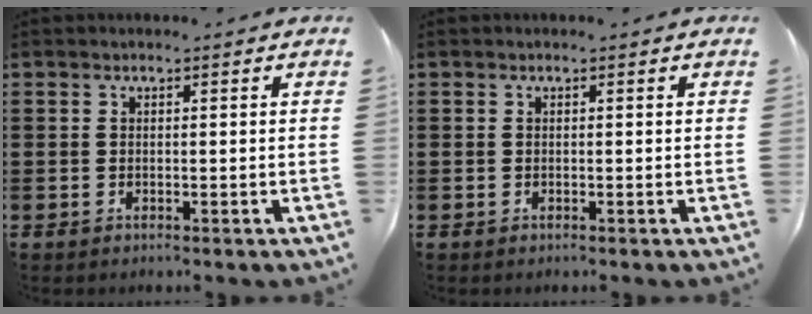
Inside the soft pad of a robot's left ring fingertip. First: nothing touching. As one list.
[{"total": 0.0}]